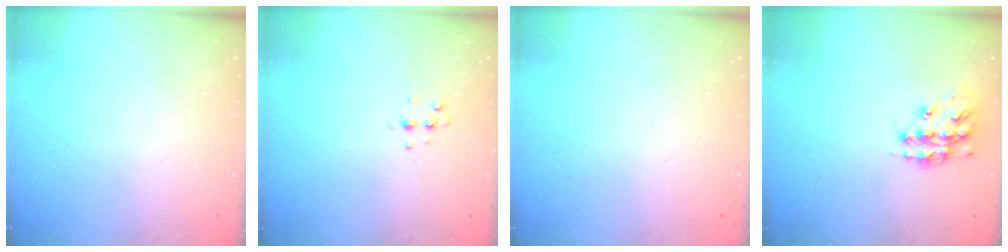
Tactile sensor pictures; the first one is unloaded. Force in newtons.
{"total": 4.7, "press": 4.6, "slide": 0.6}
{"total": 0.0}
{"total": 13.8, "press": 13.8, "slide": 0.8}